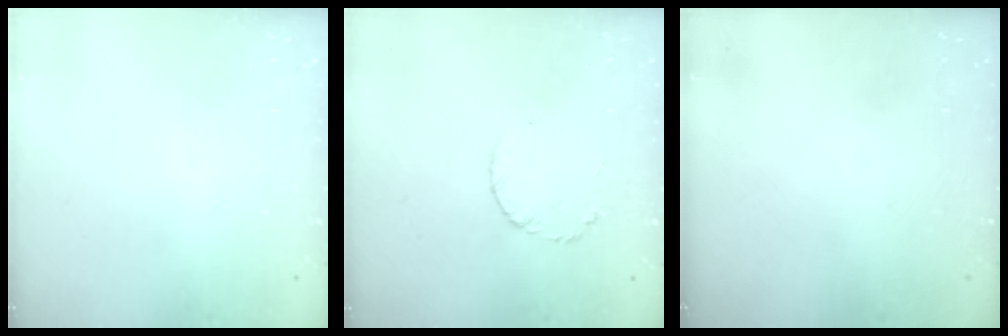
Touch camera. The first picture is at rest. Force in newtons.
{"total": 3.3, "press": 3.3, "slide": 0.3}
{"total": 0.0}